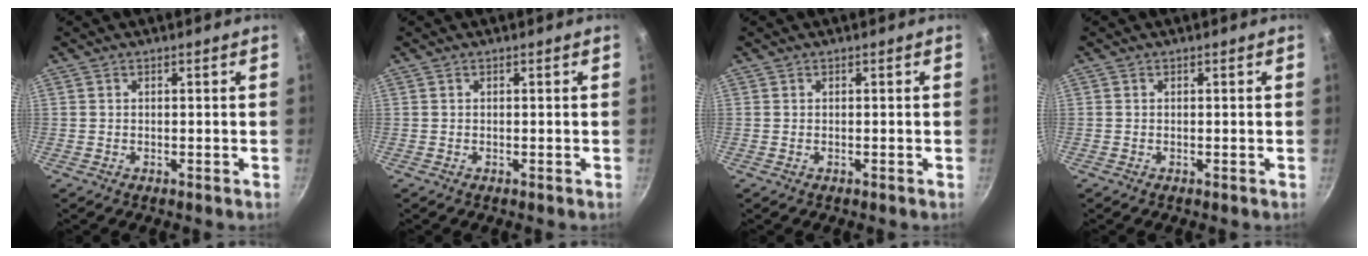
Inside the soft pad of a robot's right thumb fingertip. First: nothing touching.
{"total": 0.0}
{"total": 0.0}
{"total": 0.0}